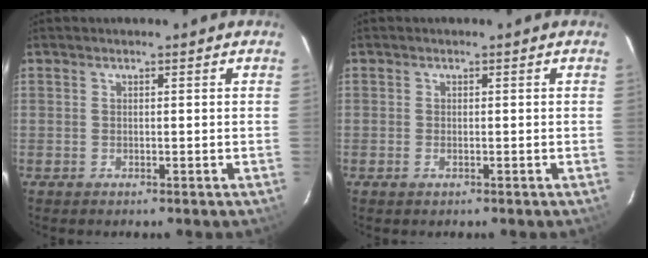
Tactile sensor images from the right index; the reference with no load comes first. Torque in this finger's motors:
{"motor_torque": [0.23, -0.07, 0.05, 0.00]}